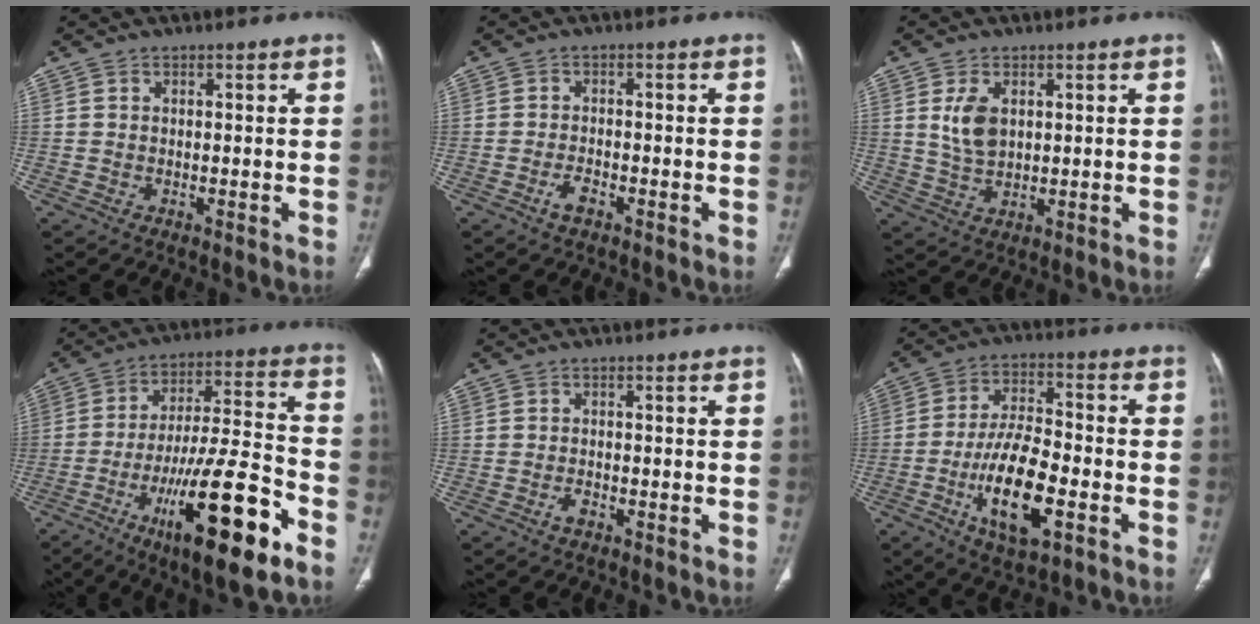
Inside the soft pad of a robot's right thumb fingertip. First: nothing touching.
{"total": 2.5, "force": [-1.5, 1.0, 1.7], "torque": [-0.032, 0.010, -0.028]}
{"total": 5.7, "force": [1.6, 3.4, 4.3], "torque": [-0.076, -0.009, 0.039]}
{"total": 22.3, "force": [-10.9, 4.7, 18.8], "torque": [-0.322, 0.045, -0.173]}
{"total": 1.5, "force": [-1.0, 0.7, 1.0], "torque": [-0.019, 0.006, -0.017]}
{"total": 14.8, "force": [-5.2, 6.0, 12.4], "torque": [-0.217, 0.021, -0.089]}